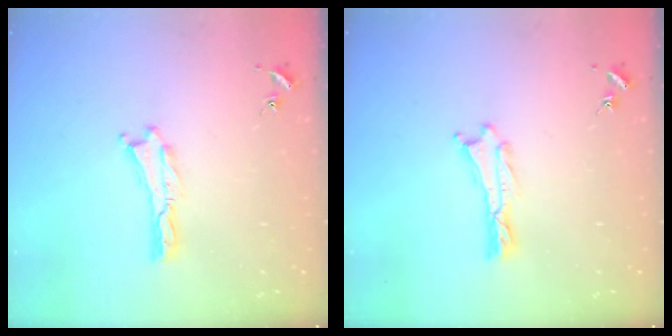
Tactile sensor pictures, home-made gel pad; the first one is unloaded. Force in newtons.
{"total": 0.0}